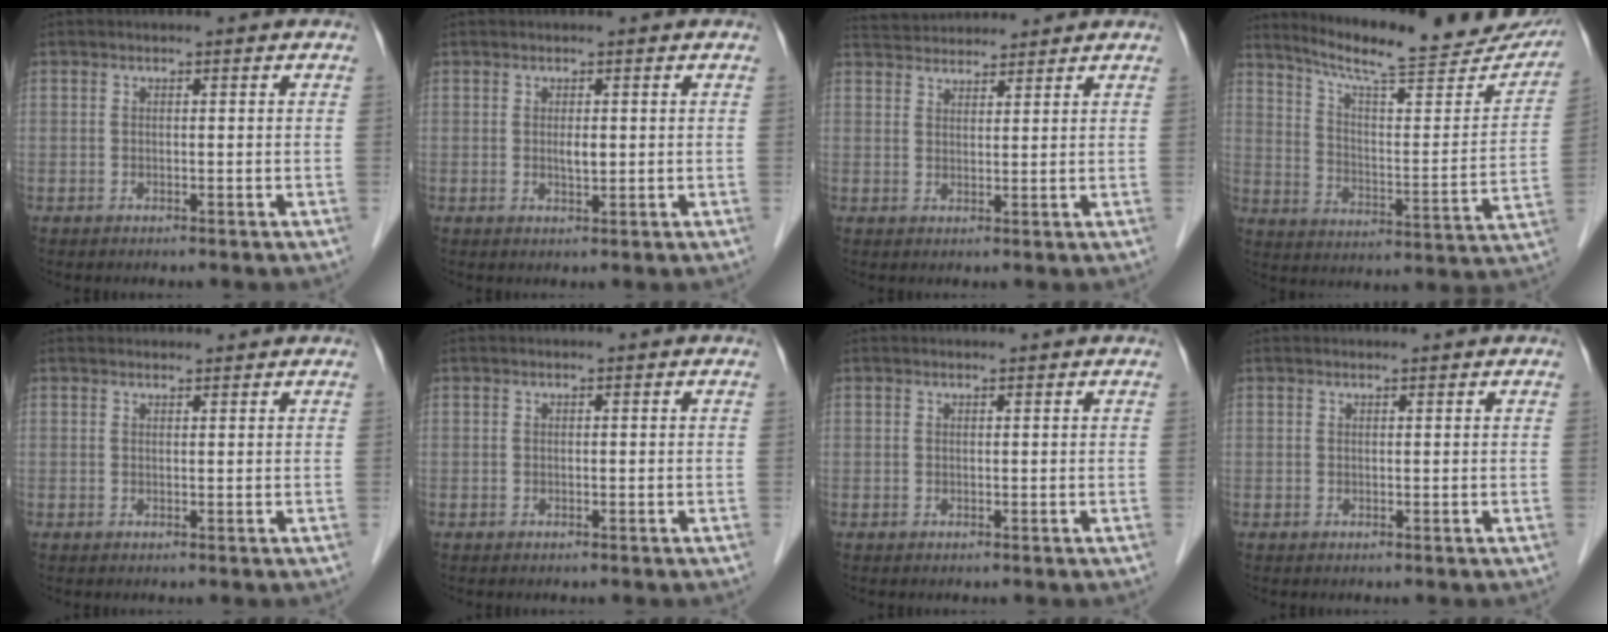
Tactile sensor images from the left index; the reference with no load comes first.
{"total": 1.3, "force": [0.2, 0.4, 1.2], "torque": [-0.022, -0.004, 0.003]}
{"total": 6.9, "force": [6.7, 1.2, 1.3], "torque": [-0.026, 0.034, 0.107]}
{"total": 23.7, "force": [21.4, 3.1, 9.6], "torque": [-0.141, -0.052, 0.285]}
{"total": 2.5, "force": [2.4, 0.4, 0.1], "torque": [-0.007, 0.018, 0.034]}
{"total": 0.0}
{"total": 1.0, "force": [1.0, 0.0, 0.1], "torque": [-0.006, 0.010, 0.015]}
{"total": 1.4, "force": [1.4, 0.1, 0.2], "torque": [-0.006, 0.012, 0.021]}